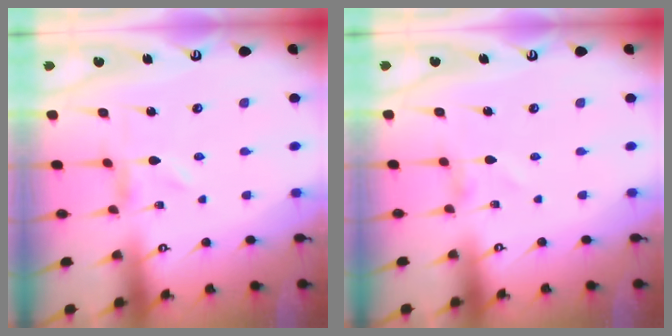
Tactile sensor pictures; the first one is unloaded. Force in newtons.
{"total": 0.7, "press": 0.7, "slide": 0.1}